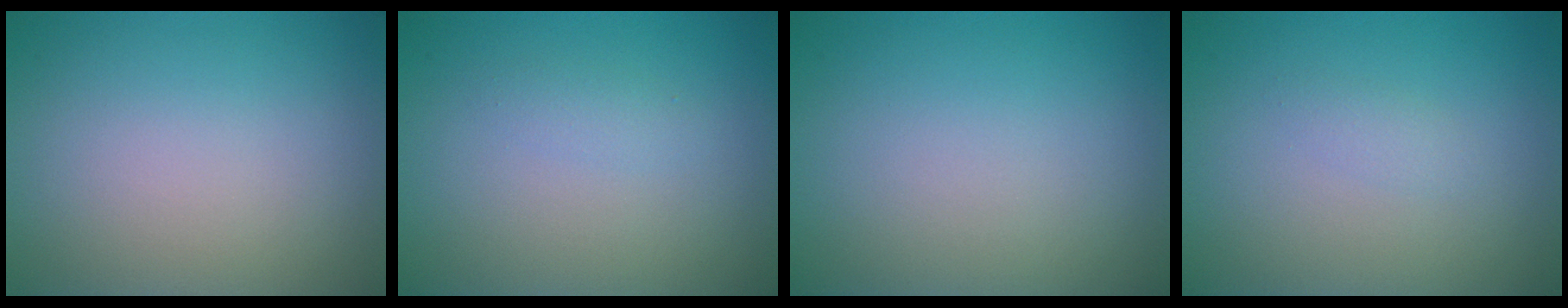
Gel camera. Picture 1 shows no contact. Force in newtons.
{"total": 0.9, "press": 0.9, "slide": 0.1}
{"total": 0.0}
{"total": 0.9, "press": 0.9, "slide": 0.1}